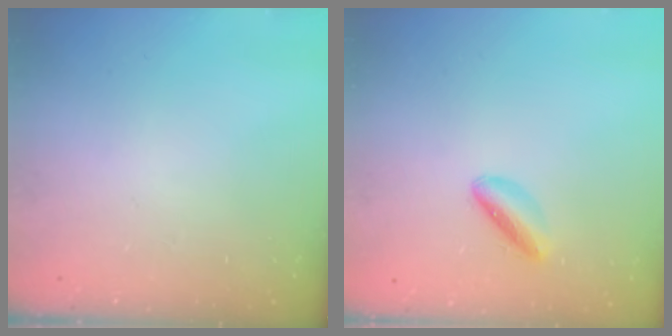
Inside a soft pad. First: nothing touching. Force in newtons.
{"total": 4.3, "press": 4.2, "slide": 0.8}